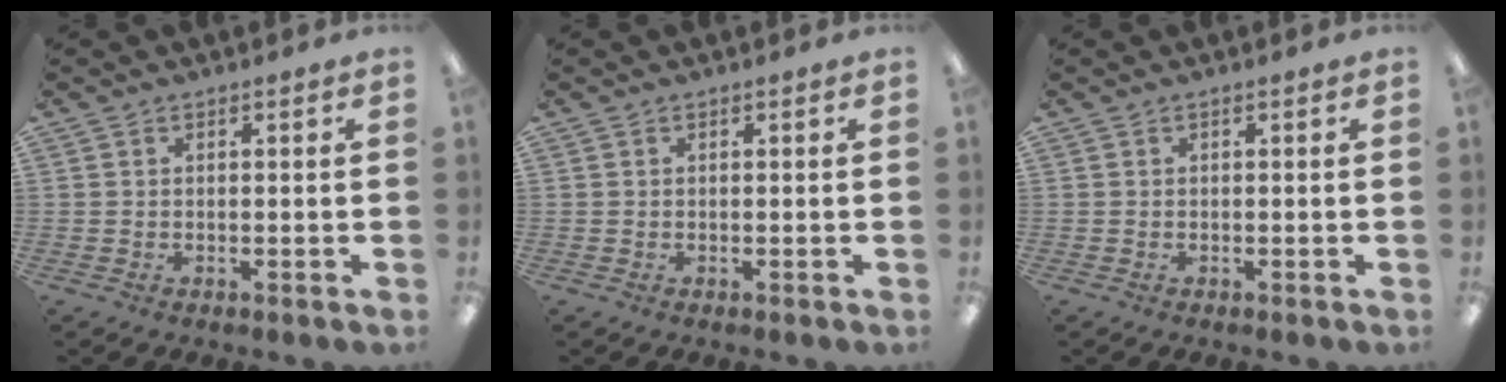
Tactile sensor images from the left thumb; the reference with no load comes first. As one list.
[{"total": 0.0}, {"total": 0.0}]